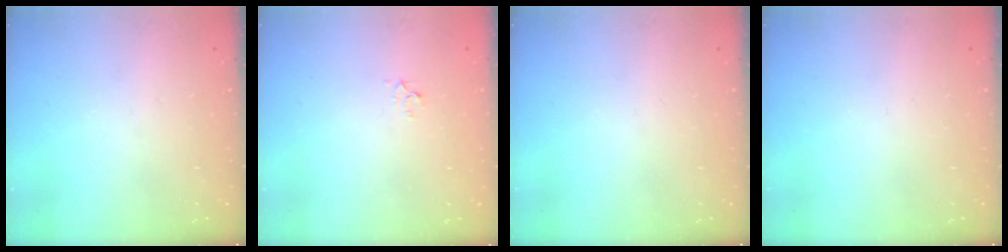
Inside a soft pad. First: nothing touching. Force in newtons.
{"total": 2.3, "press": 2.3, "slide": 0.2}
{"total": 0.0}
{"total": 0.0}